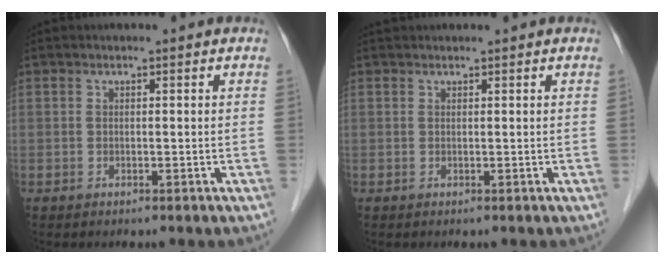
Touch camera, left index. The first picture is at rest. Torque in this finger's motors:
{"motor_torque": [0.12, -0.01, 0.02, 0.00]}